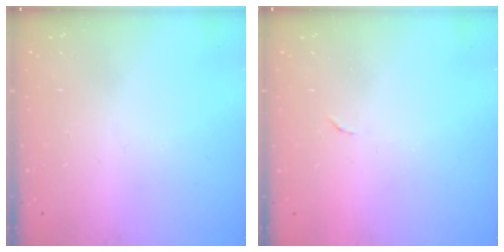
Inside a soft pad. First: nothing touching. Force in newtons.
{"total": 4.0, "press": 4.0, "slide": 0.3}